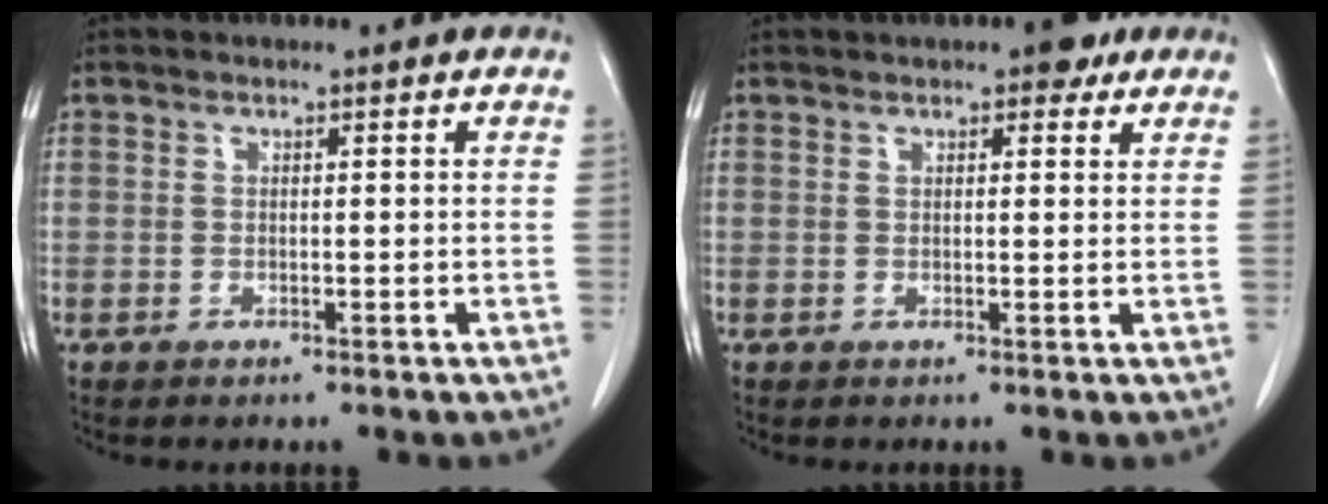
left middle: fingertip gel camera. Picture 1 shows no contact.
{"total": 3.3, "force": [2.4, 1.0, 2.1], "torque": [-0.031, 0.008, 0.029]}